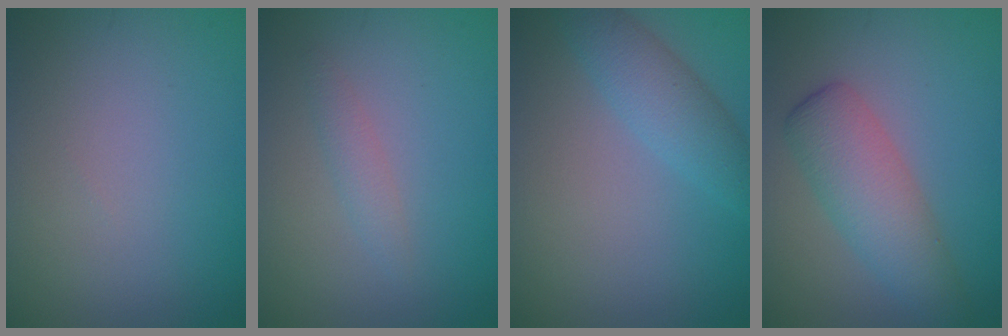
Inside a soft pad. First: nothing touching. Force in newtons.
{"total": 1.3, "press": 1.3, "slide": 0.0}
{"total": 3.3, "press": 3.3, "slide": 0.2}
{"total": 4.7, "press": 4.7, "slide": 0.1}